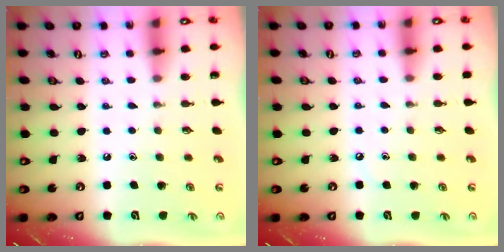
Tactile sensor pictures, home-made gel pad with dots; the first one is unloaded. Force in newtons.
{"total": 2.2, "press": 2.2, "slide": 0.3}